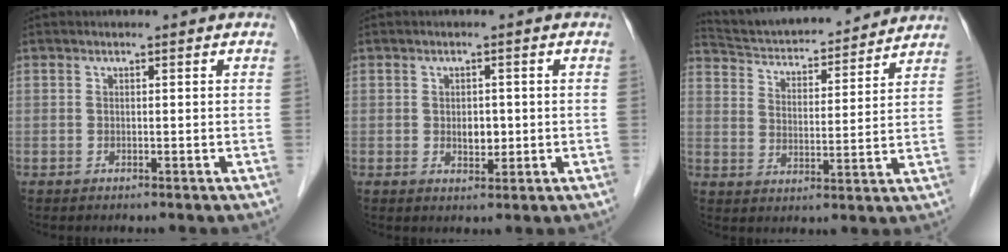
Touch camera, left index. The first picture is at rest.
{"total": 2.5, "force": [-0.3, 1.6, 1.9], "torque": [-0.031, -0.004, 0.000]}
{"total": 17.5, "force": [16.5, 2.7, 5.2], "torque": [-0.085, 0.016, 0.249]}